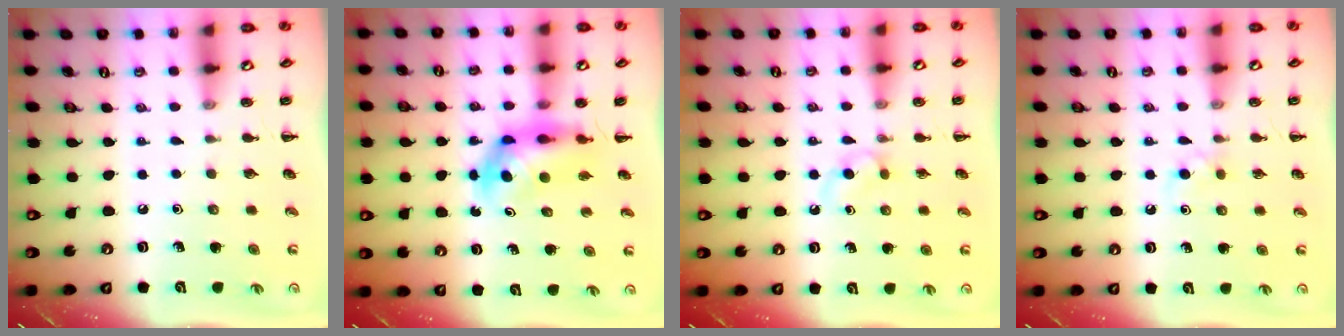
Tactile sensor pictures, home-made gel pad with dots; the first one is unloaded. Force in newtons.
{"total": 6.1, "press": 6.0, "slide": 1.2}
{"total": 2.7, "press": 2.5, "slide": 1.2}
{"total": 3.9, "press": 3.6, "slide": 1.7}